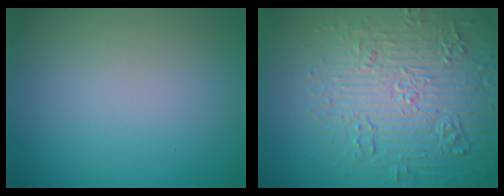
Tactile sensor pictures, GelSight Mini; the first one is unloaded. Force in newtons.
{"total": 7.9, "press": 7.6, "slide": 2.0}